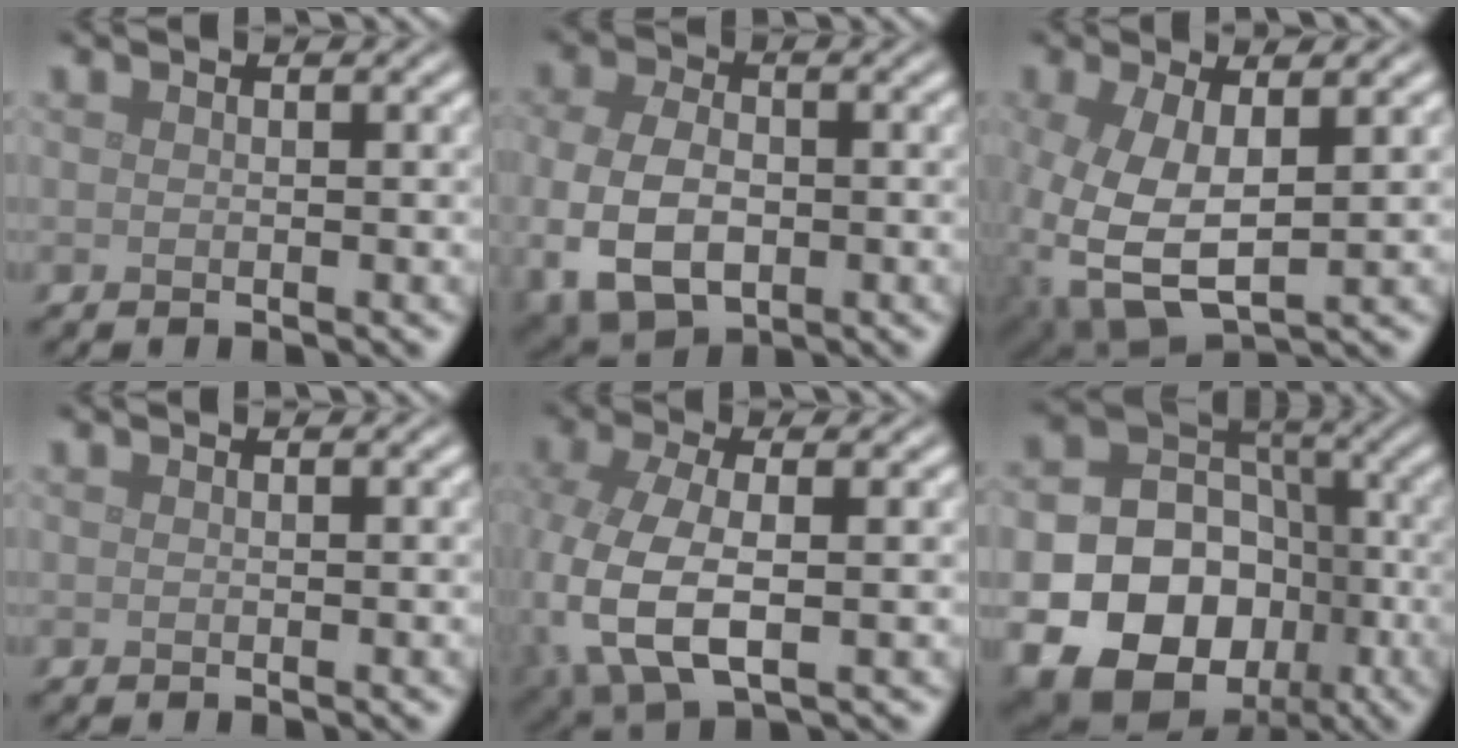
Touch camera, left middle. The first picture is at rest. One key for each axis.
{"total": 7.6, "fx": -2.0, "fy": 5.0, "fz": 5.4, "tx": -0.127, "ty": -0.019, "tz": -0.037}
{"total": 7.4, "fx": -0.8, "fy": 4.0, "fz": 6.2, "tx": -0.158, "ty": -0.017, "tz": -0.004}
{"total": 0.0}
{"total": 8.5, "fx": -2.0, "fy": 4.5, "fz": 6.9, "tx": -0.171, "ty": -0.022, "tz": -0.035}
{"total": 21.9, "fx": -7.9, "fy": 19.1, "fz": 7.1, "tx": -0.163, "ty": -0.063, "tz": -0.145}